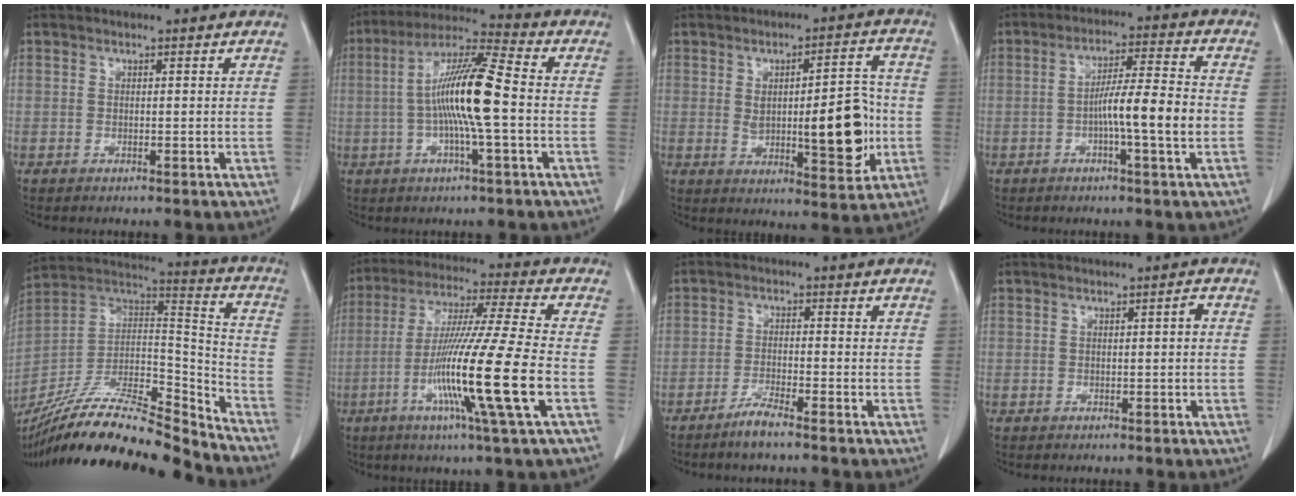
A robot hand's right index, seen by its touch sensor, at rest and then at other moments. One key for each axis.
{"total": 12.4, "fx": -1.1, "fy": 0.4, "fz": 12.3, "tx": -0.234, "ty": 0.011, "tz": -0.029}
{"total": 12.7, "fx": -0.9, "fy": 3.7, "fz": 12.1, "tx": -0.169, "ty": 0.005, "tz": 0.000}
{"total": 9.0, "fx": -1.9, "fy": -0.1, "fz": 8.8, "tx": -0.148, "ty": 0.007, "tz": -0.036}
{"total": 25.9, "fx": -23.0, "fy": 3.4, "fz": 11.5, "tx": -0.200, "ty": 0.013, "tz": -0.383}
{"total": 17.2, "fx": -5.0, "fy": -2.0, "fz": 16.4, "tx": -0.313, "ty": -0.024, "tz": -0.102}
{"total": 3.4, "fx": -2.8, "fy": -0.2, "fz": 2.0, "tx": -0.043, "ty": -0.005, "tz": -0.058}
{"total": 1.0, "fx": 0.0, "fy": 0.1, "fz": 1.0, "tx": -0.014, "ty": 0.002, "tz": 0.000}